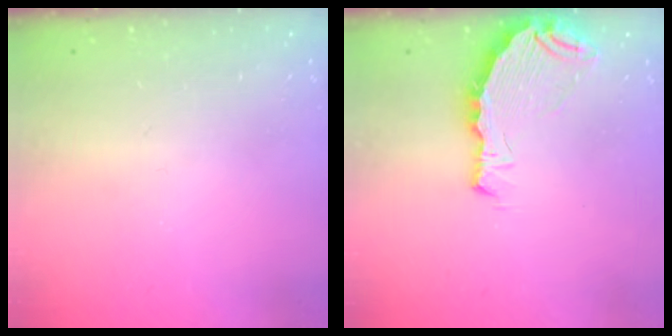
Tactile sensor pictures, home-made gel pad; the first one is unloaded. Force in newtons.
{"total": 7.7, "press": 6.4, "slide": 4.3}